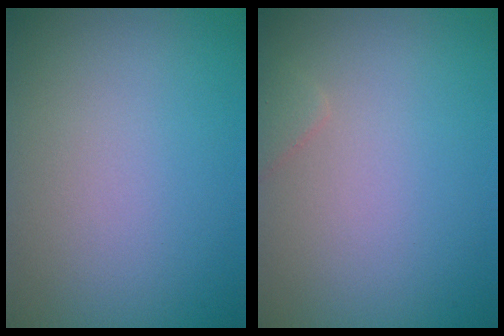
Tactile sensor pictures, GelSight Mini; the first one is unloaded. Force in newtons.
{"total": 0.8, "press": 0.8, "slide": 0.1}